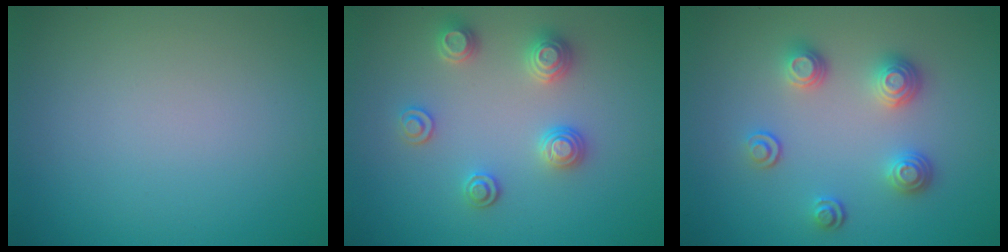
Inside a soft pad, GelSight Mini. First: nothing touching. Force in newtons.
{"total": 2.9, "press": 2.8, "slide": 0.6}
{"total": 3.4, "press": 2.9, "slide": 1.8}